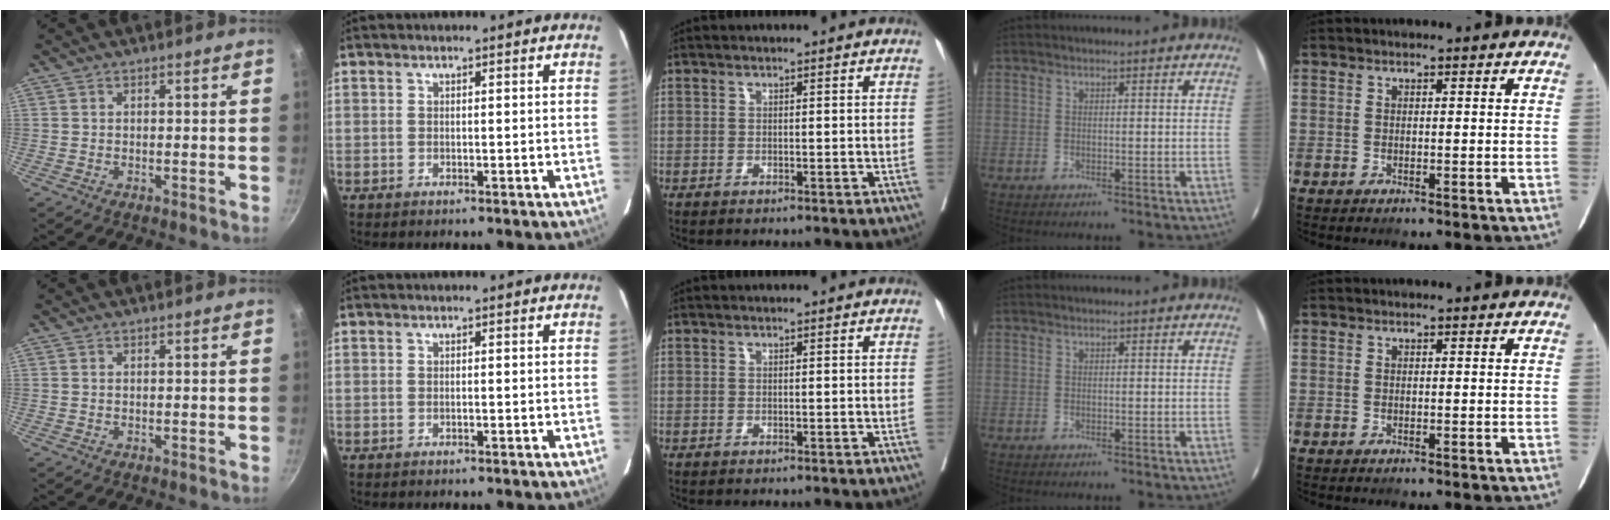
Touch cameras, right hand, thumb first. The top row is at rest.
{}